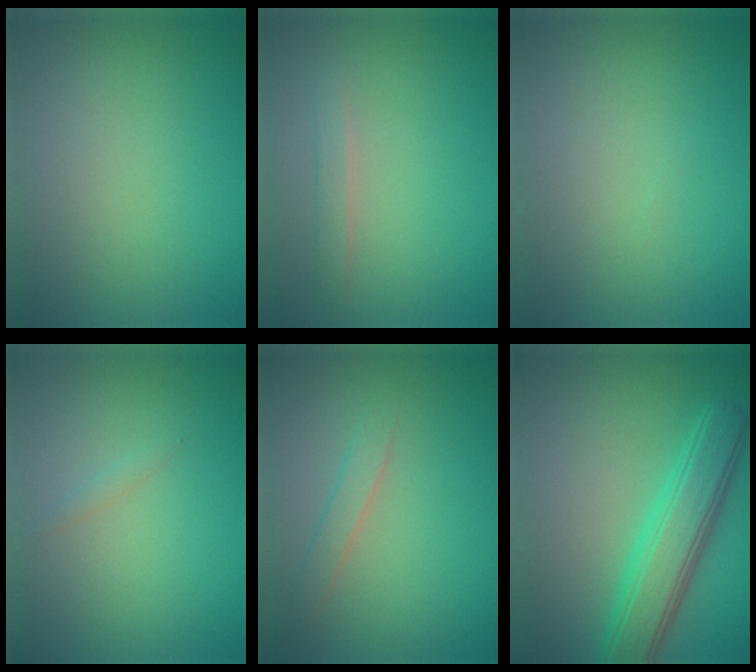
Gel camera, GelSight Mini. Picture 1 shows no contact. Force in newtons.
{"total": 1.2, "press": 1.2, "slide": 0.1}
{"total": 0.0}
{"total": 0.6, "press": 0.6, "slide": 0.0}
{"total": 1.5, "press": 1.5, "slide": 0.1}
{"total": 5.8, "press": 5.8, "slide": 0.3}